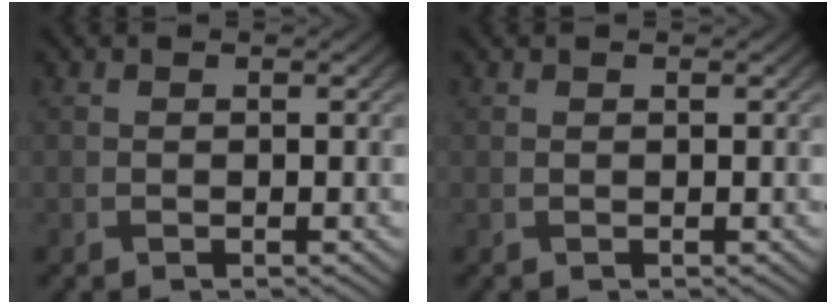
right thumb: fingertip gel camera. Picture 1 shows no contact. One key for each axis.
{"total": 0.0}